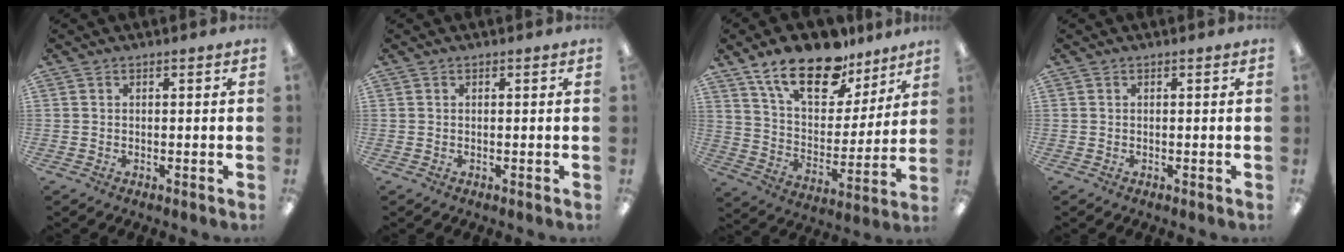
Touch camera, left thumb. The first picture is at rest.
{"total": 0.0}
{"total": 19.4, "force": [13.8, 8.8, 10.4], "torque": [-0.187, -0.076, 0.244]}
{"total": 0.0}